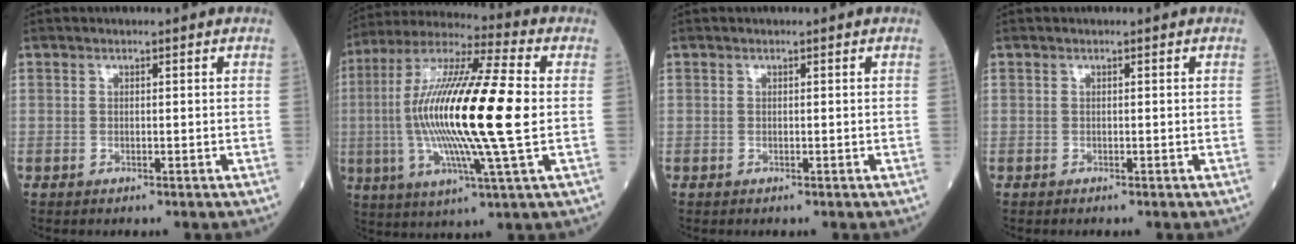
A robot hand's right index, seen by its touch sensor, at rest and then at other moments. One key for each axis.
{"total": 21.9, "fx": -0.5, "fy": 1.3, "fz": 21.8, "tx": -0.432, "ty": -0.001, "tz": -0.023}
{"total": 0.0}
{"total": 0.0}